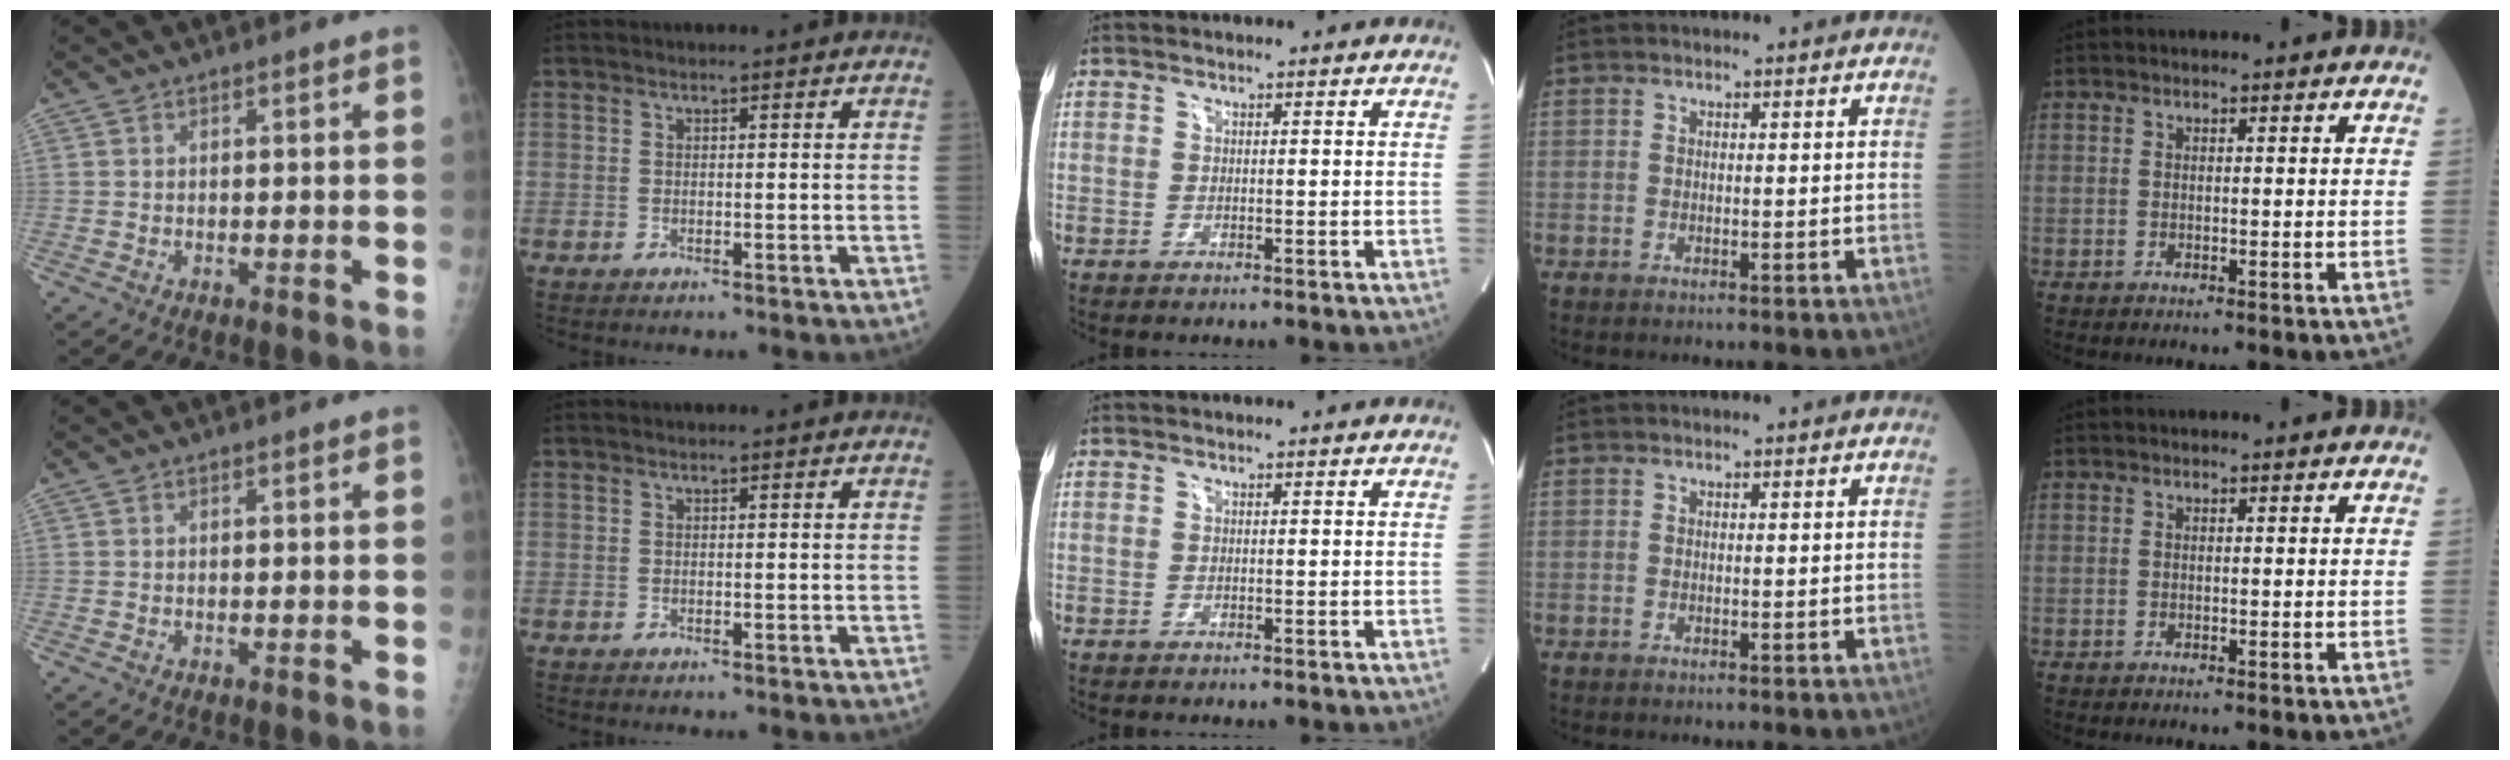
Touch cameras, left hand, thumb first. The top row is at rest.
{}